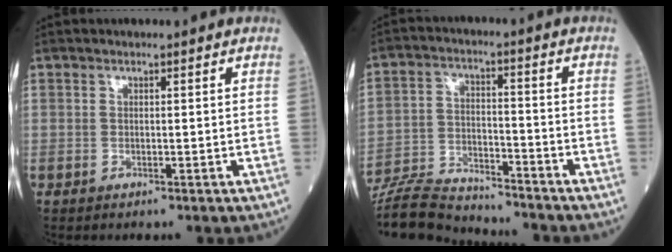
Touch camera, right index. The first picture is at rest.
{"total": 11.1, "force": [-10.8, 1.4, 1.6], "torque": [-0.029, 0.009, -0.200]}